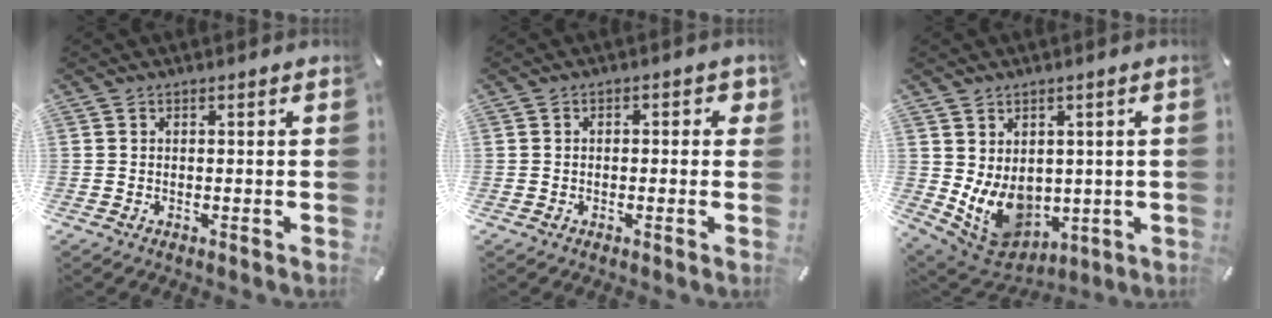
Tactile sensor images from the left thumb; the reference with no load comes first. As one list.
[{"total": 2.0, "force": [-0.7, 1.3, 1.4], "torque": [-0.027, 0.009, -0.015]}, {"total": 10.4, "force": [-0.1, 8.9, 5.4], "torque": [-0.109, -0.022, 0.008]}]